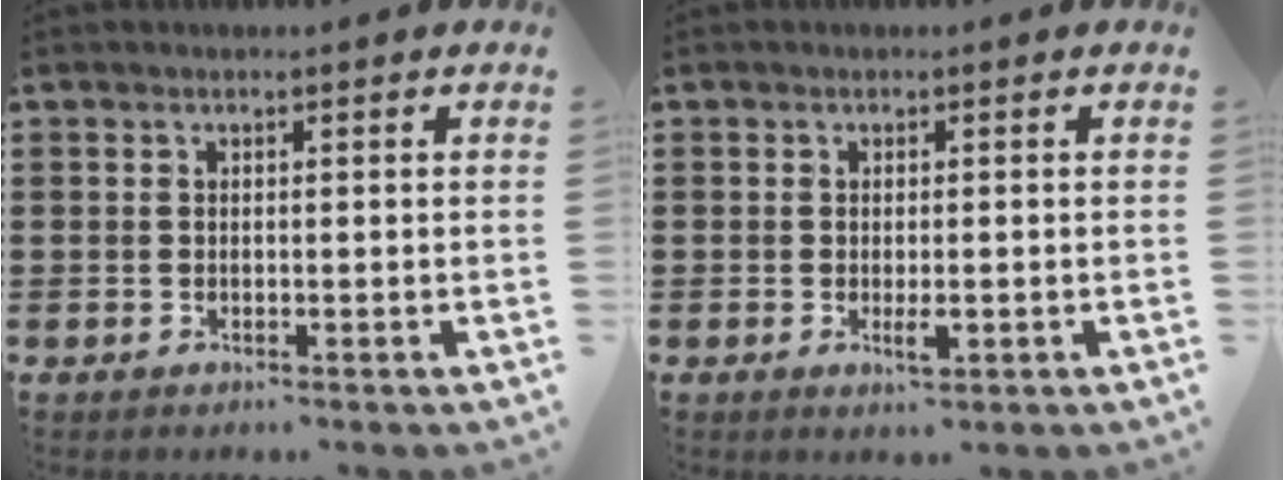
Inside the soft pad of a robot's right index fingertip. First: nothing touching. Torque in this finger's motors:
{"motor_torque": [0.91, 0.22, 0.13, 0.07]}